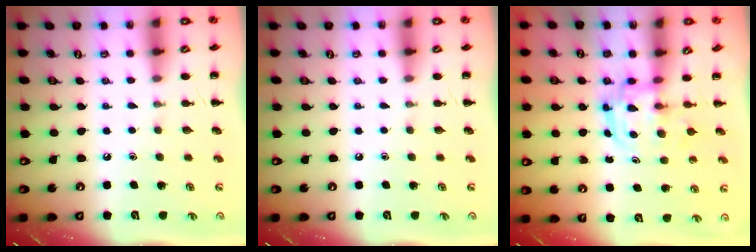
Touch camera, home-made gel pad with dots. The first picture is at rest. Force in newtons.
{"total": 0.0}
{"total": 2.7, "press": 2.7, "slide": 0.3}